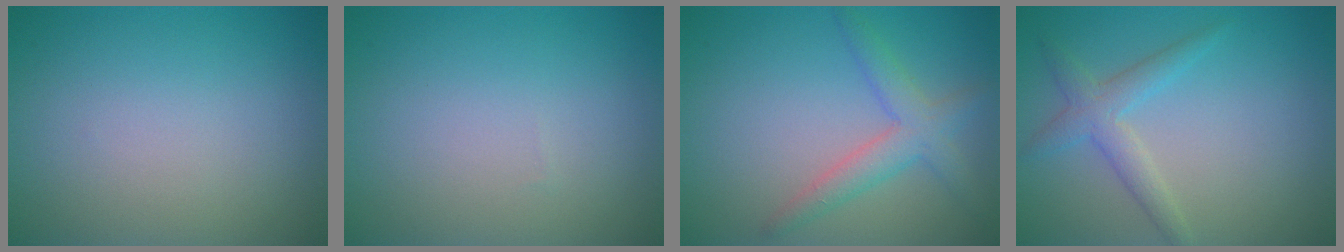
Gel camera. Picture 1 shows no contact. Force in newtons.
{"total": 0.0}
{"total": 3.2, "press": 3.2, "slide": 0.2}
{"total": 2.6, "press": 2.6, "slide": 0.1}